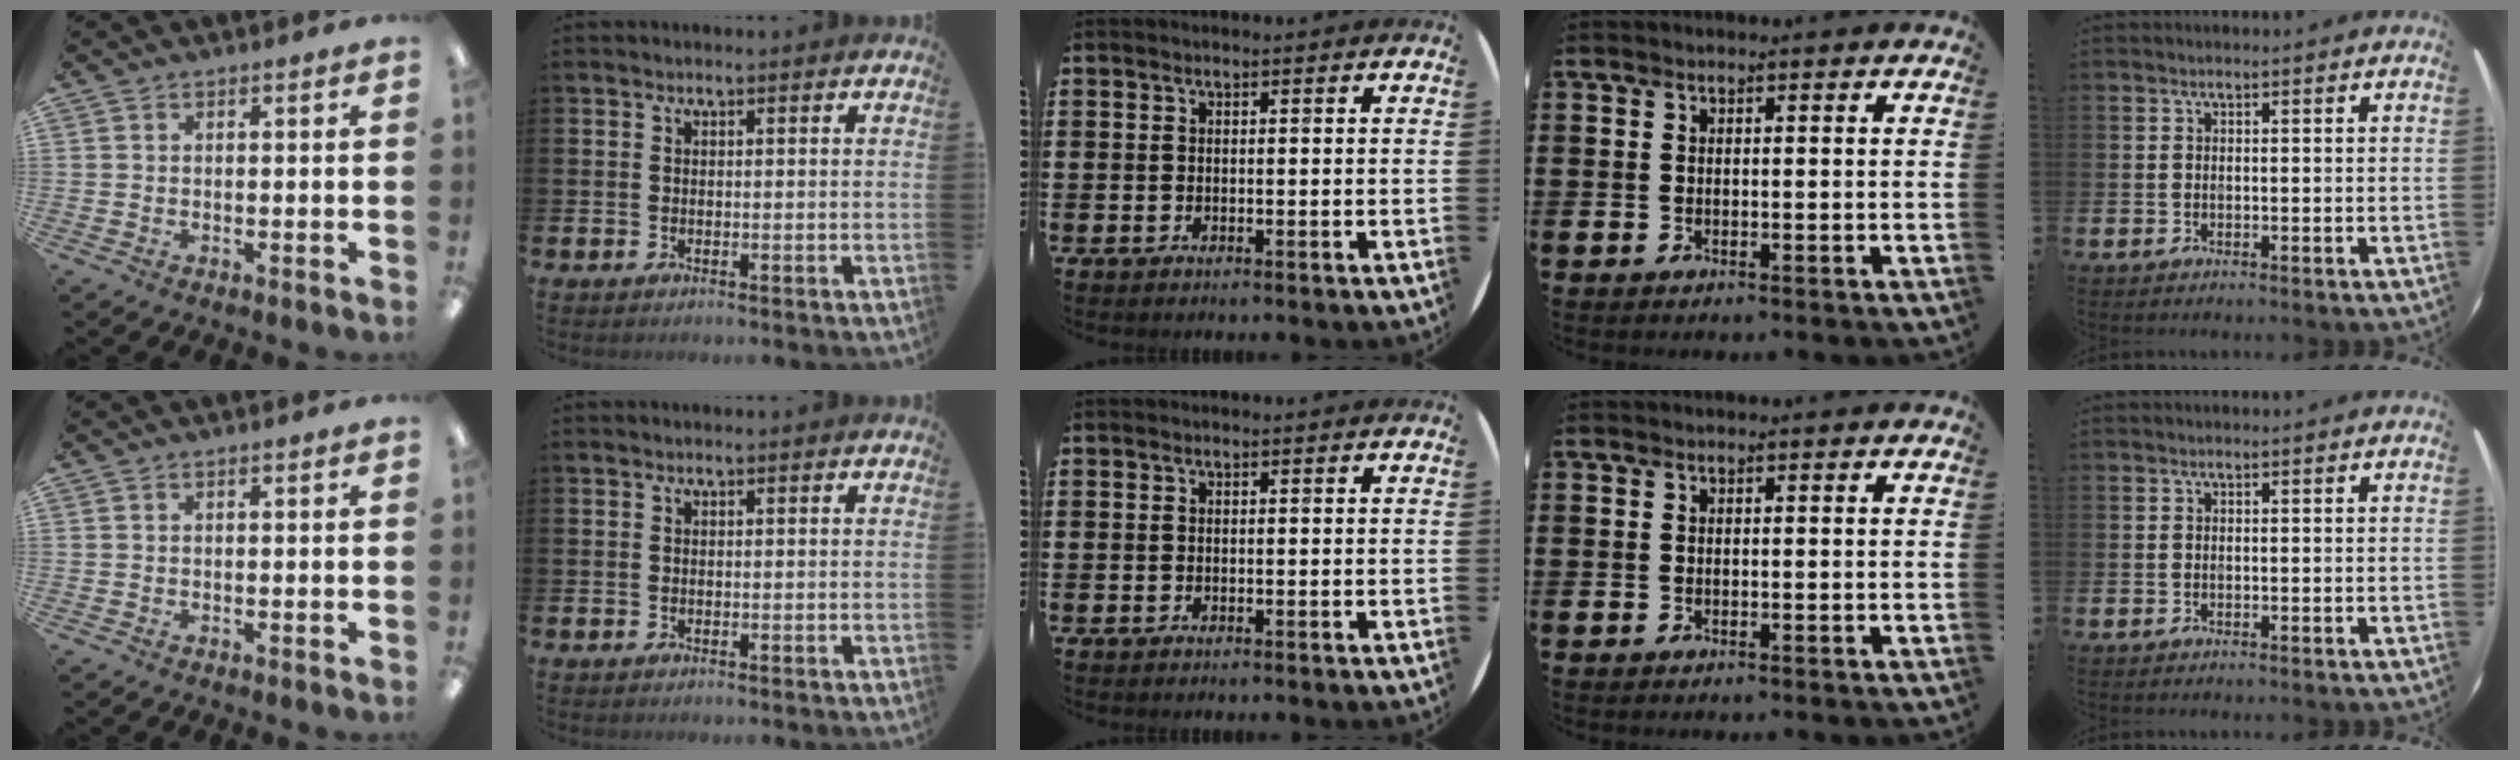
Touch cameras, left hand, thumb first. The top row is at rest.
{}